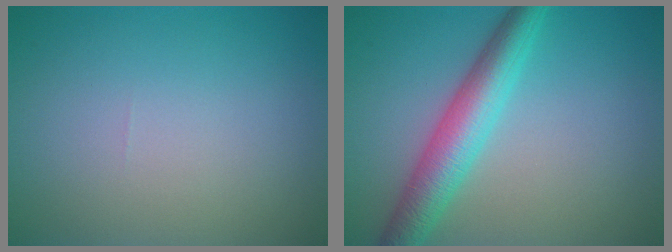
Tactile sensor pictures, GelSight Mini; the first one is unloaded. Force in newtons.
{"total": 5.2, "press": 5.2, "slide": 0.1}